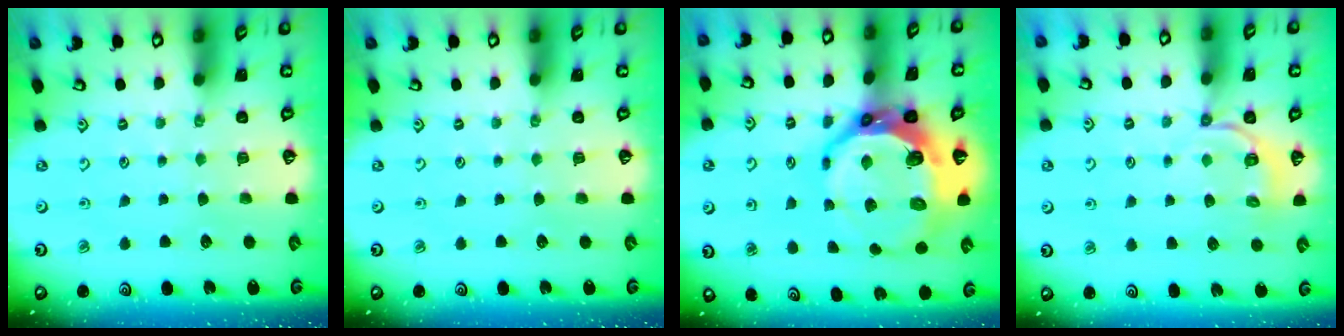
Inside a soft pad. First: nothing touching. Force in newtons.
{"total": 0.0}
{"total": 16.9, "press": 16.1, "slide": 5.3}
{"total": 4.2, "press": 3.8, "slide": 1.8}